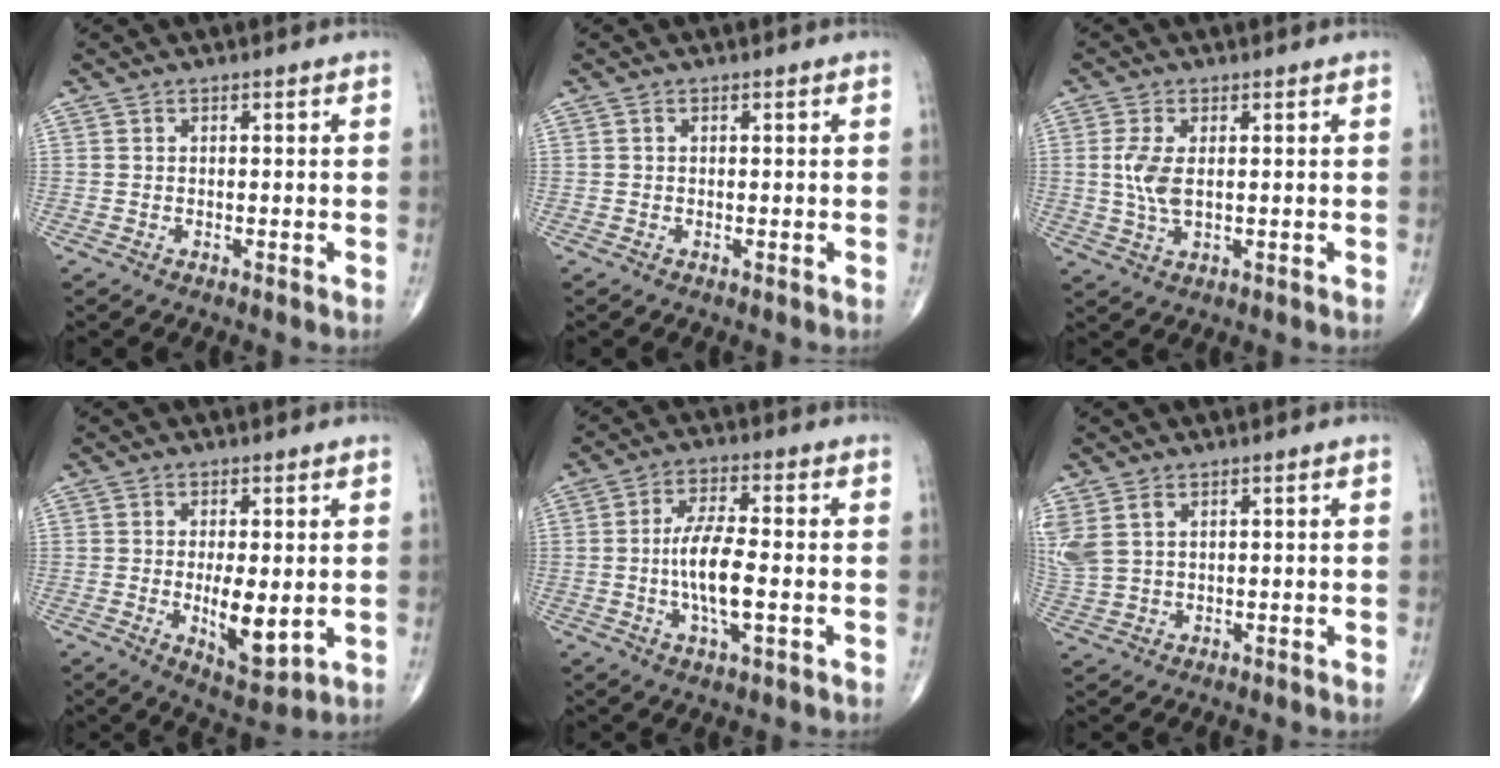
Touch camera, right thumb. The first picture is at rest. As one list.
[{"total": 0.0}, {"total": 5.2, "force": [0.5, 2.4, 4.6], "torque": [-0.106, -0.004, 0.011]}, {"total": 8.2, "force": [-0.7, 3.2, 7.5], "torque": [-0.111, -0.022, -0.003]}, {"total": 9.3, "force": [-1.2, 2.9, 8.8], "torque": [-0.174, 0.004, -0.025]}, {"total": 6.4, "force": [2.5, 3.9, 4.4], "torque": [-0.121, 0.006, 0.064]}]